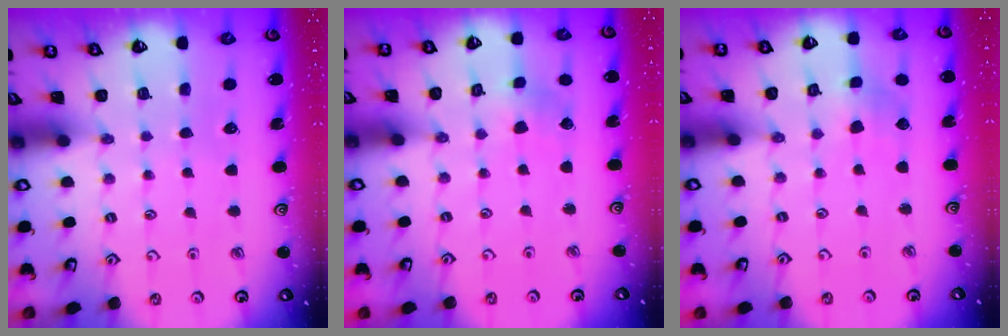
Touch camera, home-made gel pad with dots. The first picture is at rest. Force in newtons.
{"total": 2.5, "press": 2.5, "slide": 0.3}
{"total": 3.0, "press": 2.9, "slide": 0.3}